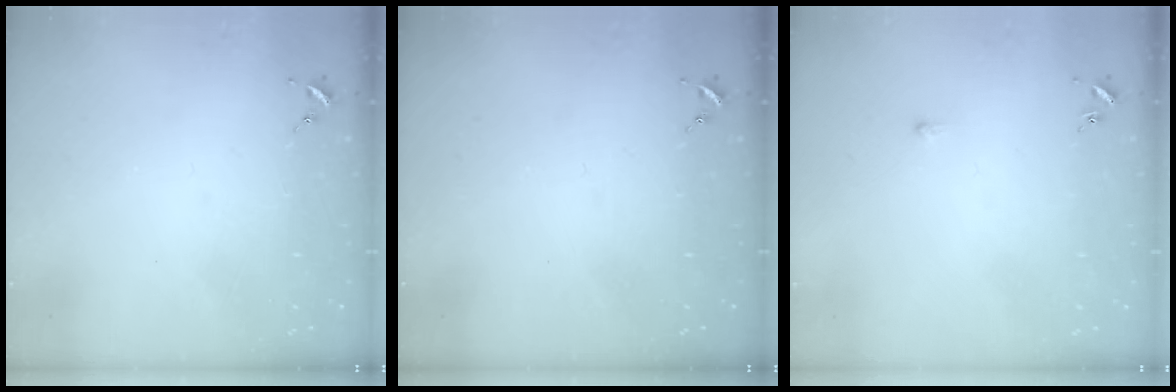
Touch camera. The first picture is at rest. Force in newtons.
{"total": 0.0}
{"total": 2.9, "press": 2.8, "slide": 0.6}